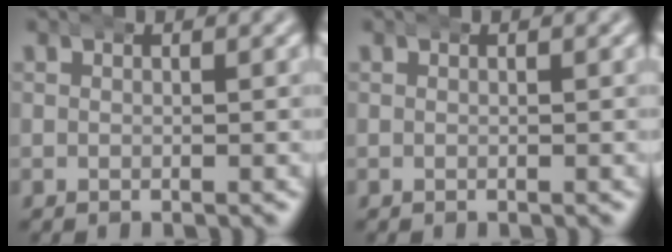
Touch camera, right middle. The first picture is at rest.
{"total": 0.0}